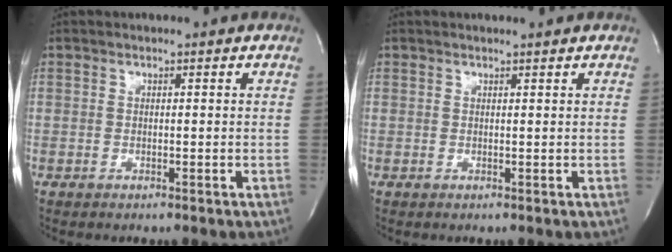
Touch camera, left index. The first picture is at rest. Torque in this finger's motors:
{"motor_torque": [0.14, -0.18, -0.07, 0.00]}